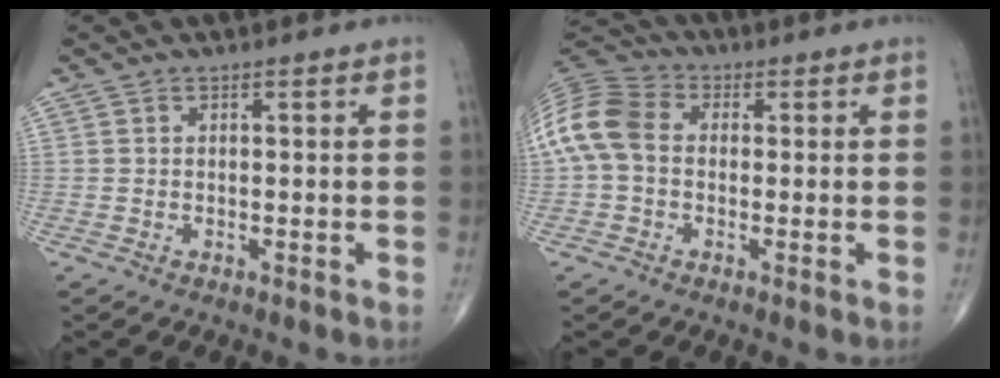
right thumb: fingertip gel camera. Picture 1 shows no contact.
{"total": 11.2, "force": [0.2, 8.2, 7.6], "torque": [-0.162, 0.030, -0.006]}